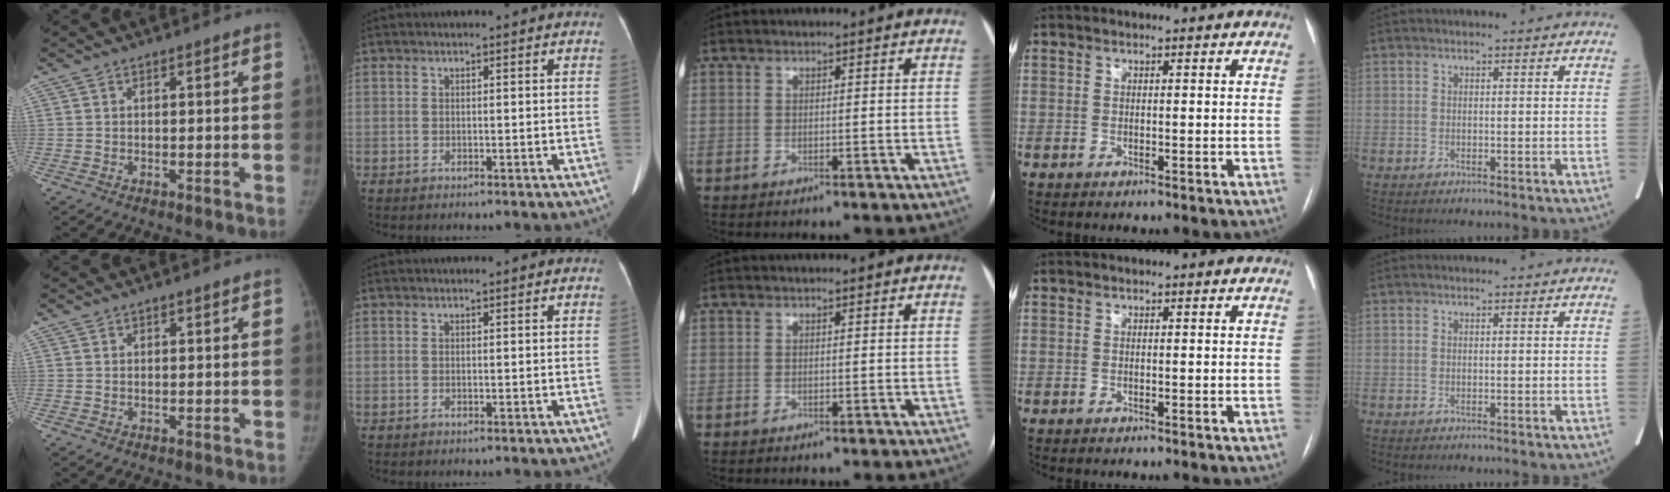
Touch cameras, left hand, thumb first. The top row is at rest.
{}